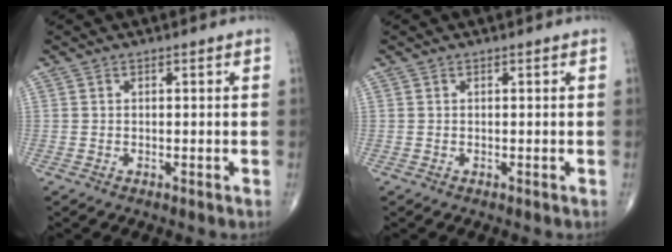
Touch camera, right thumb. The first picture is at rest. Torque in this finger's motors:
{"motor_torque": [0.07, 0.07, -0.01, 0.01, 0.00]}